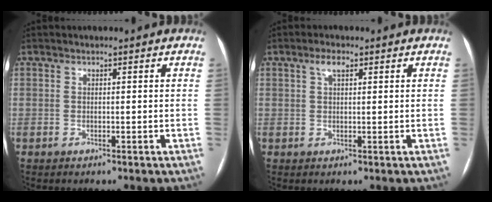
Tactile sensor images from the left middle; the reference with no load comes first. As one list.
[{"total": 2.2, "force": [1.2, 0.7, 1.7], "torque": [-0.039, 0.008, 0.024]}]